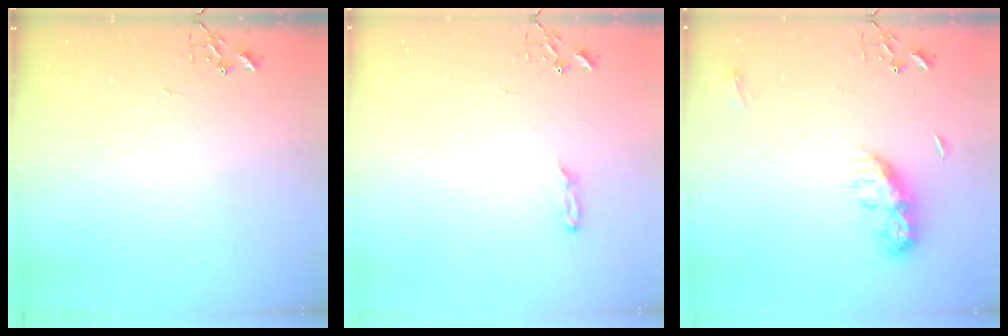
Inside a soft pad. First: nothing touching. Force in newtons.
{"total": 3.2, "press": 3.2, "slide": 0.4}
{"total": 8.7, "press": 8.7, "slide": 0.4}